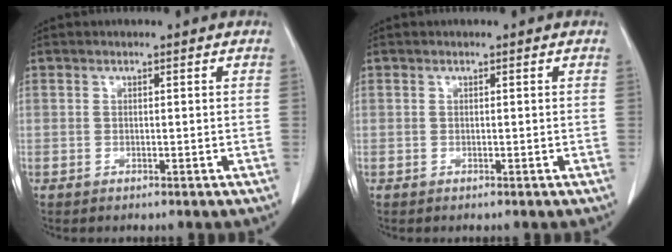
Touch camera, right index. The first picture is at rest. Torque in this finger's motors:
{"motor_torque": [-0.05, 0.00, -0.01, 0.01]}